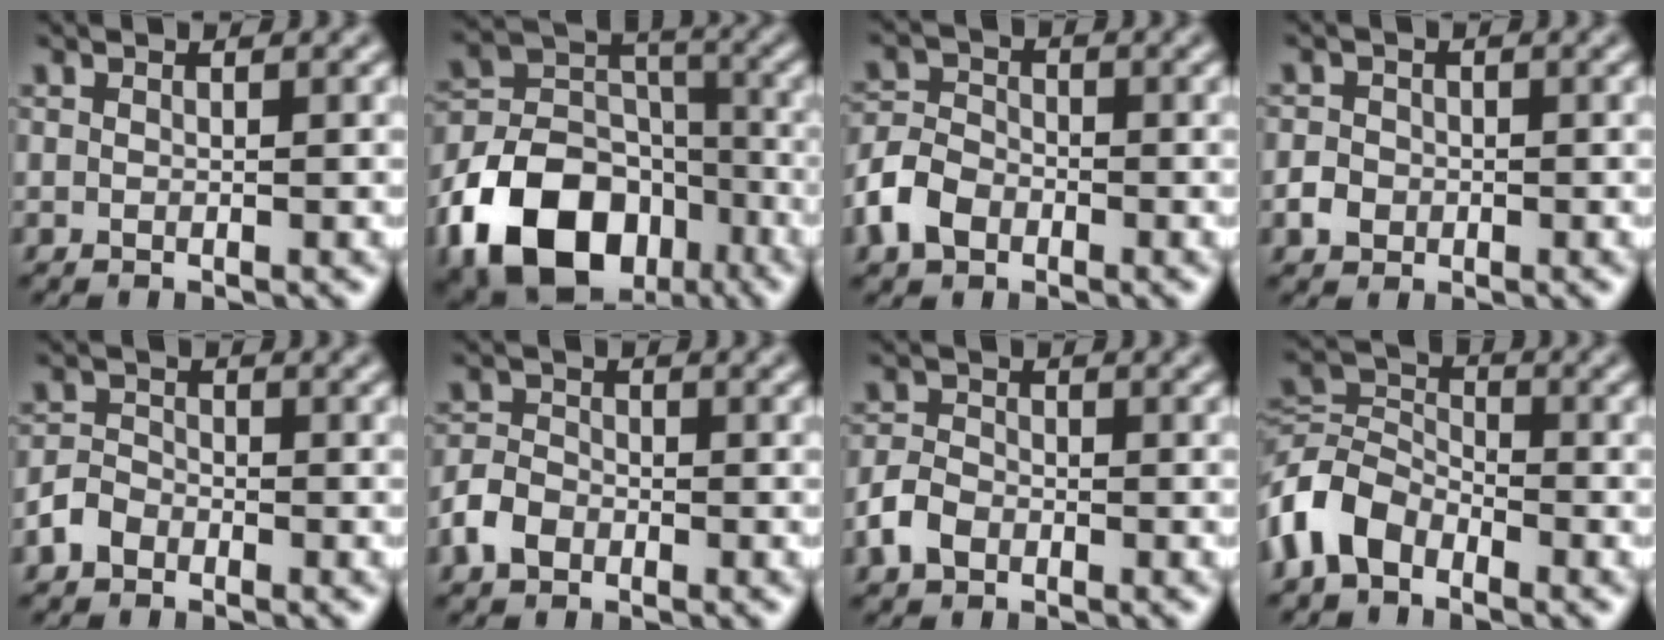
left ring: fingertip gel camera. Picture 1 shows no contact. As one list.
[{"total": 13.3, "force": [-6.6, 9.3, 6.8], "torque": [-0.144, 0.000, -0.126]}, {"total": 4.1, "force": [-2.1, 2.9, 2.0], "torque": [-0.045, 0.002, -0.048]}, {"total": 1.8, "force": [-0.6, 1.6, 0.6], "torque": [-0.005, 0.000, -0.015]}, {"total": 2.1, "force": [-1.3, 1.5, 0.7], "torque": [-0.009, 0.006, -0.032]}, {"total": 2.9, "force": [-1.5, 2.0, 1.3], "torque": [-0.024, 0.003, -0.037]}, {"total": 2.8, "force": [-1.4, 2.0, 1.4], "torque": [-0.025, 0.002, -0.035]}, {"total": 5.6, "force": [-3.1, 3.6, 3.0], "torque": [-0.069, 0.004, -0.077]}]